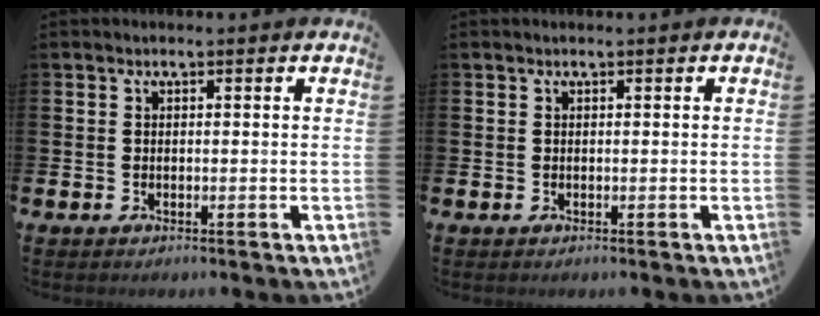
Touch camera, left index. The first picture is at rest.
{"total": 0.0}